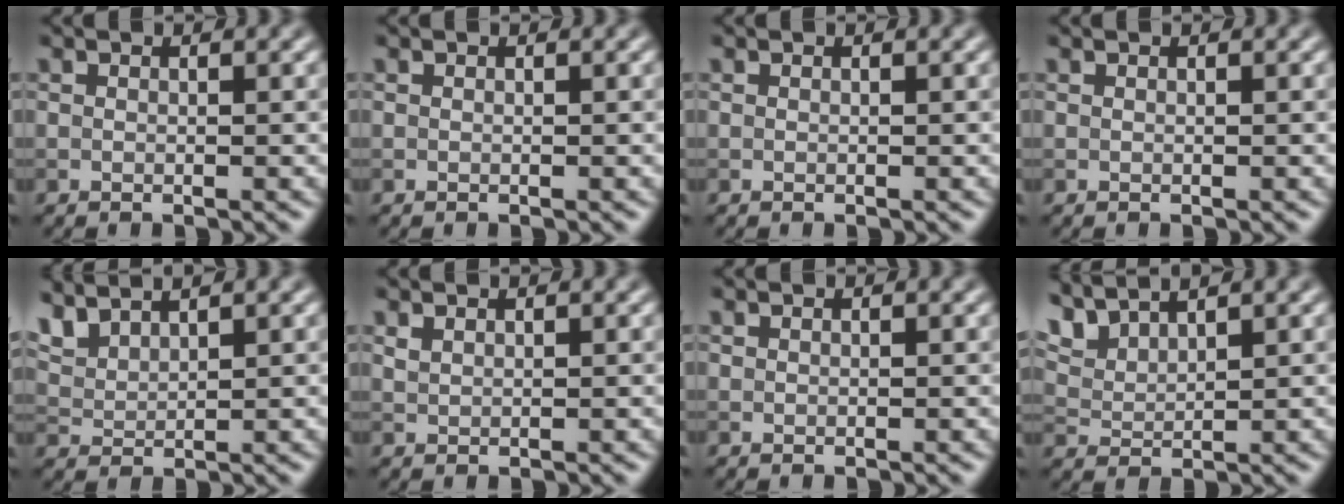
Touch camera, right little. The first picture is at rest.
{"total": 0.0}
{"total": 0.0}
{"total": 0.0}
{"total": 2.5, "force": [2.3, 0.3, 1.0], "torque": [-0.030, 0.009, 0.053]}
{"total": 0.7, "force": [0.5, 0.3, 0.3], "torque": [-0.009, 0.000, 0.014]}
{"total": 0.0}
{"total": 3.3, "force": [3.0, 0.4, 1.4], "torque": [-0.041, 0.010, 0.062]}